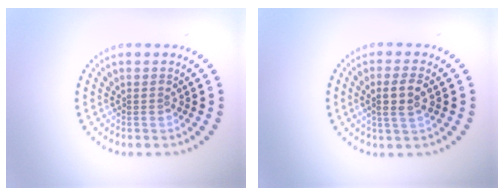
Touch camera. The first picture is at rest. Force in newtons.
{"total": 2.7, "press": 2.5, "slide": 1.0}